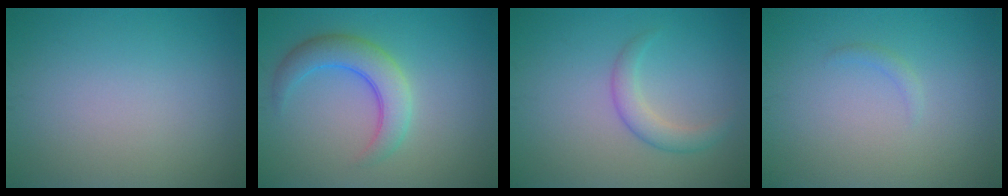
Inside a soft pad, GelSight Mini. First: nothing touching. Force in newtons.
{"total": 4.5, "press": 4.5, "slide": 0.3}
{"total": 2.3, "press": 2.3, "slide": 0.0}
{"total": 0.7, "press": 0.7, "slide": 0.1}